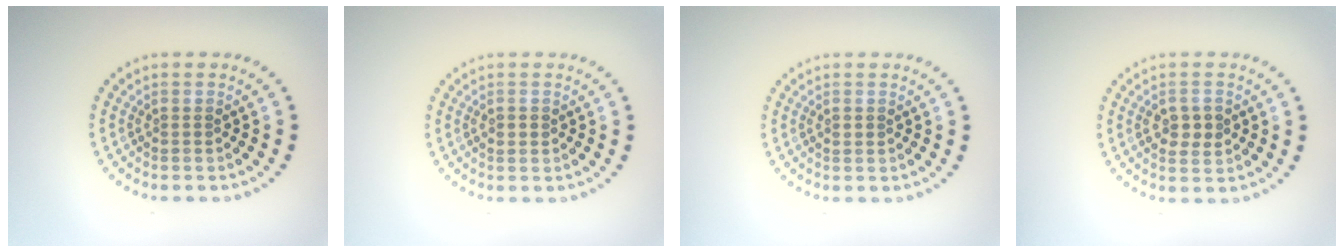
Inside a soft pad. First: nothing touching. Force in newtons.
{"total": 1.2, "press": 1.2, "slide": 0.0}
{"total": 1.0, "press": 0.9, "slide": 0.1}
{"total": 2.5, "press": 2.5, "slide": 0.0}